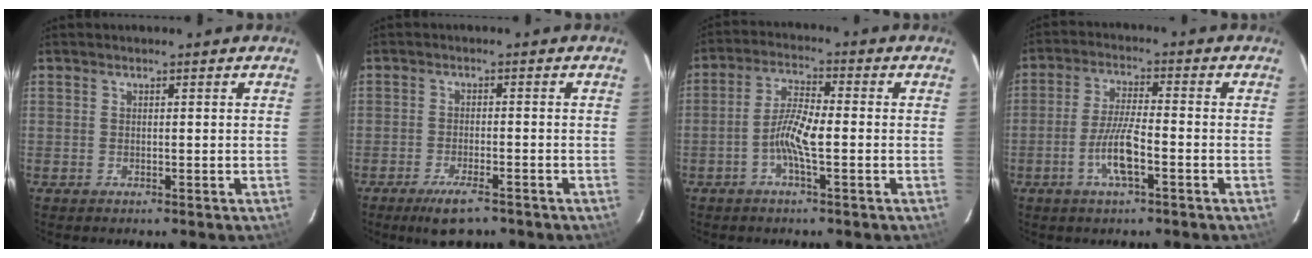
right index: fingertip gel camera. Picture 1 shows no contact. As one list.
[{"total": 5.9, "force": [-4.4, 1.5, 3.6], "torque": [-0.080, -0.012, -0.073]}, {"total": 6.1, "force": [-1.8, 0.9, 5.8], "torque": [-0.119, 0.010, -0.040]}, {"total": 7.0, "force": [-3.0, 0.9, 6.3], "torque": [-0.125, 0.000, -0.057]}]